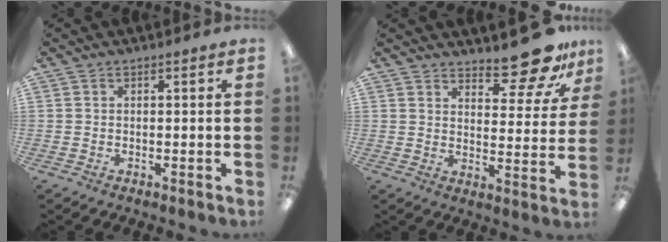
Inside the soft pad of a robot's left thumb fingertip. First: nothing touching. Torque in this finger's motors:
{"motor_torque": [-0.02, -0.06, -0.07, -0.26, 0.08]}